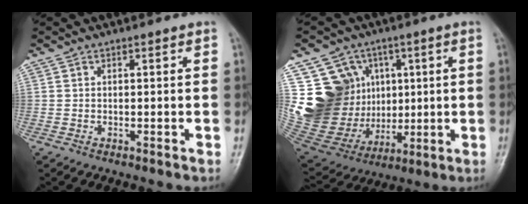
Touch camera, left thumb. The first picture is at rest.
{"total": 20.9, "force": [5.0, 17.7, 9.8], "torque": [-0.161, 0.010, 0.124]}